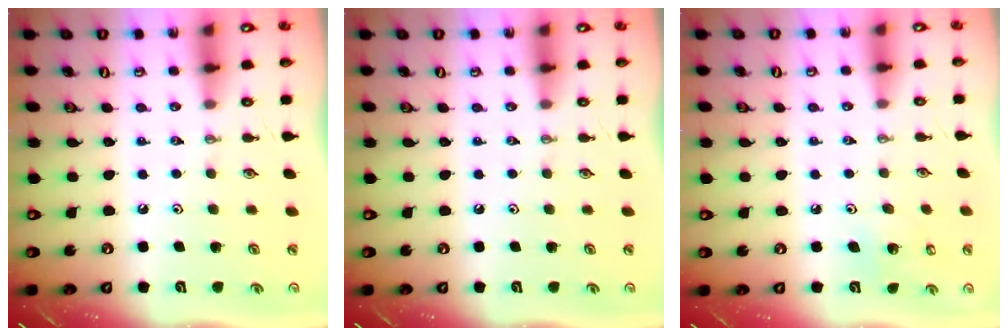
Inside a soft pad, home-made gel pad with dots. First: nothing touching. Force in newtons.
{"total": 0.0}
{"total": 4.7, "press": 4.7, "slide": 0.4}